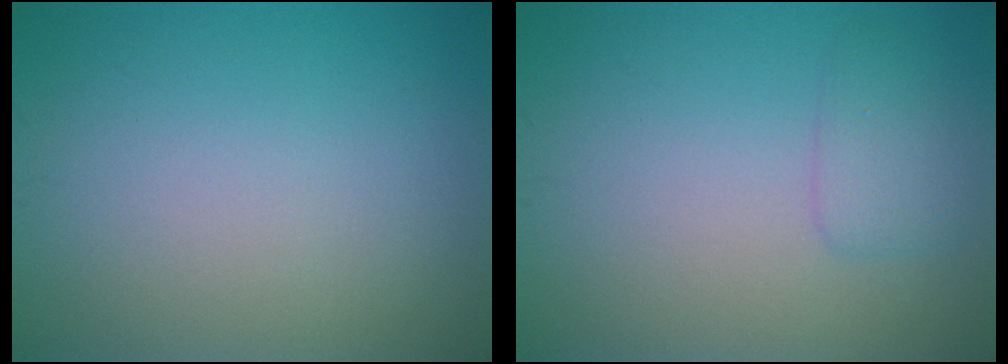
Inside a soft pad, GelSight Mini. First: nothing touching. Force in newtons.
{"total": 1.7, "press": 1.7, "slide": 0.1}